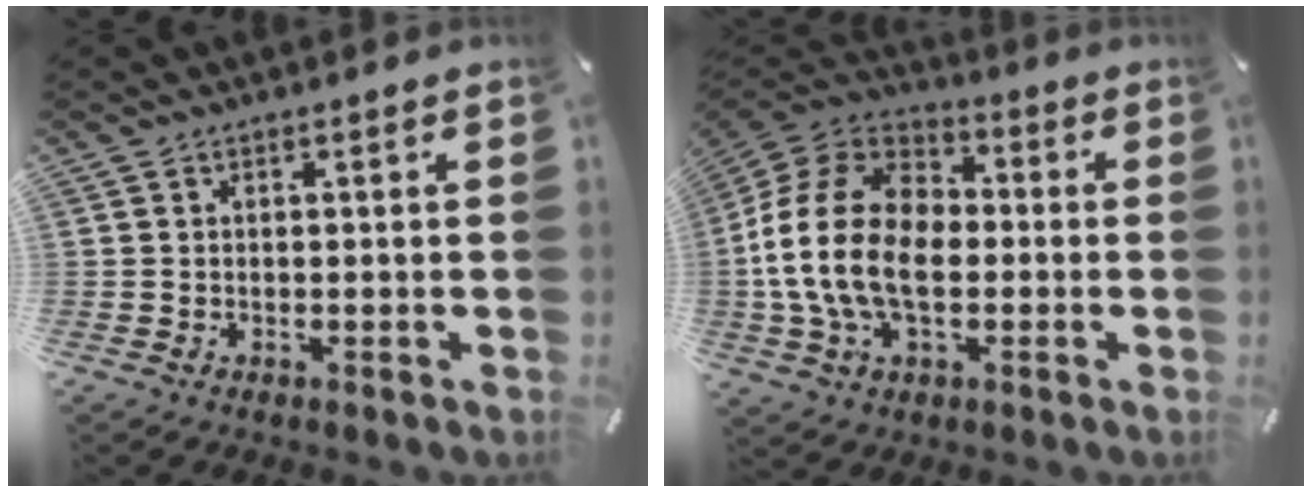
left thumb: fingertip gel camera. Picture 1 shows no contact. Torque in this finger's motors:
{"motor_torque": [1.12, 1.50, 1.75, -1.02, 1.01]}